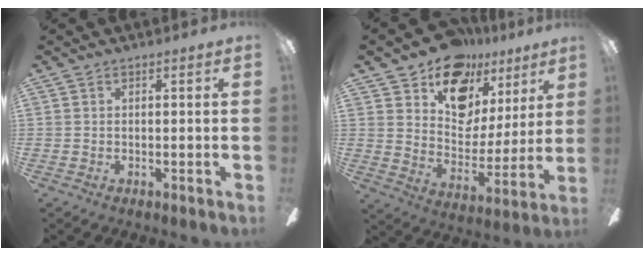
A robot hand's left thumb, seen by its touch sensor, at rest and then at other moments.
{"total": 15.7, "force": [11.6, 9.1, 5.3], "torque": [-0.096, -0.074, 0.215]}